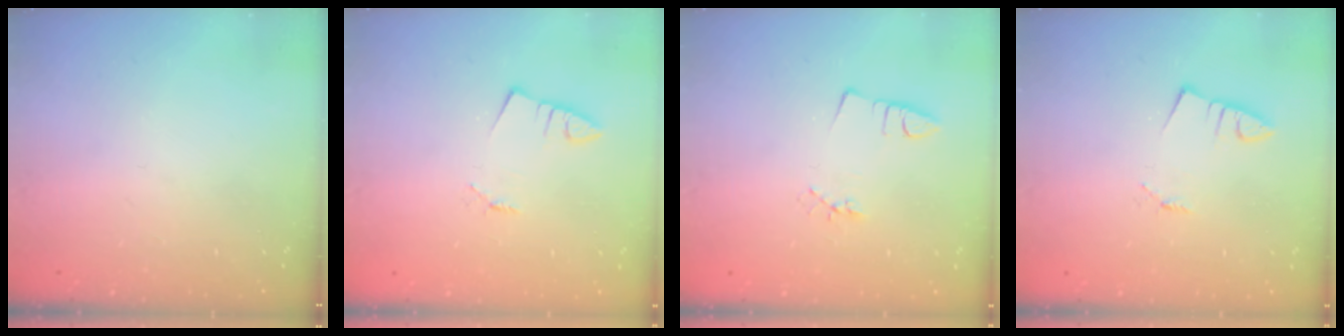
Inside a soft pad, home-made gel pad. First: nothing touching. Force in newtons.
{"total": 1.3, "press": 1.2, "slide": 0.1}
{"total": 1.9, "press": 1.4, "slide": 1.3}
{"total": 0.8, "press": 0.8, "slide": 0.1}